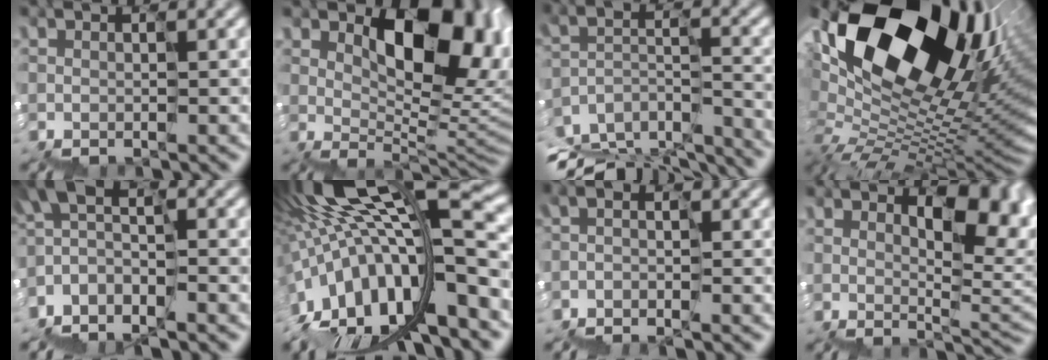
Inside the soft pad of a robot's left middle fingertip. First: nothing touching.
{"total": 9.2, "force": [2.9, 5.4, 6.8], "torque": [-0.090, -0.005, 0.061]}
{"total": 12.4, "force": [-11.9, 2.7, 2.1], "torque": [-0.040, 0.008, -0.165]}
{"total": 17.3, "force": [6.8, 9.9, 12.5], "torque": [-0.223, 0.023, 0.135]}
{"total": 5.1, "force": [-2.8, 2.9, 3.2], "torque": [-0.071, 0.016, -0.063]}
{"total": 15.6, "force": [-2.9, 5.4, 14.3], "torque": [-0.234, 0.009, -0.046]}
{"total": 1.6, "force": [-1.3, 0.1, 0.9], "torque": [-0.032, 0.002, -0.031]}
{"total": 9.4, "force": [2.2, 5.2, 7.6], "torque": [-0.093, -0.001, 0.051]}